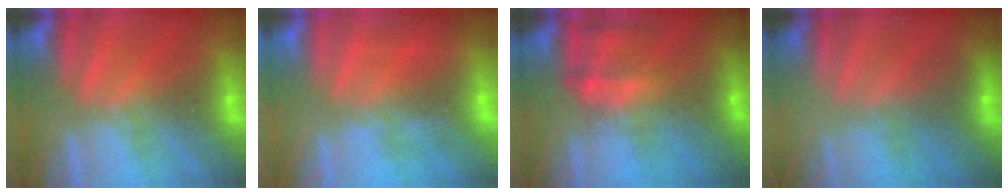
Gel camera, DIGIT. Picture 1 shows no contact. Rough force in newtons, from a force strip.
{"total": 2.9}
{"total": 5.8}
{"total": 2.0}